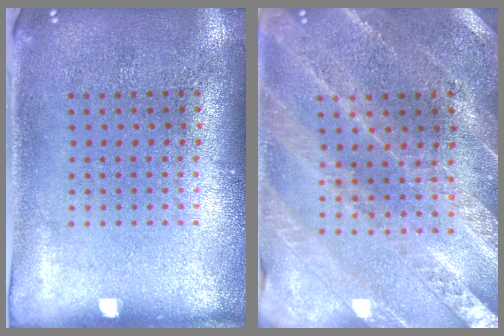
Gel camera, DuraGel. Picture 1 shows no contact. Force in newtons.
{"total": 1.5, "press": 1.5, "slide": 0.2}